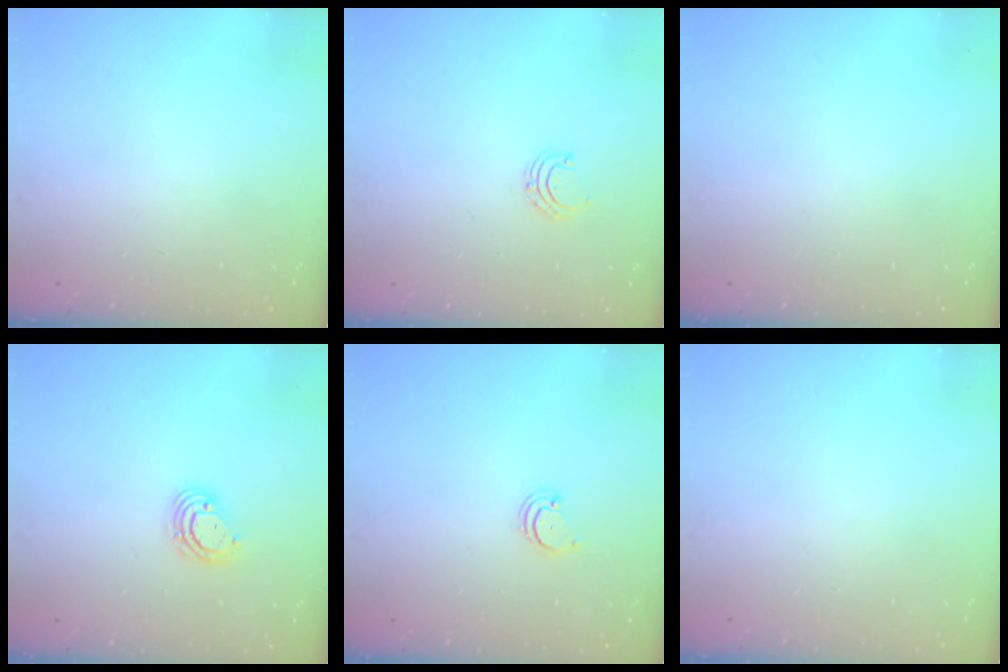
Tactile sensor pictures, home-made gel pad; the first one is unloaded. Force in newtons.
{"total": 4.7, "press": 4.7, "slide": 0.4}
{"total": 0.0}
{"total": 5.4, "press": 5.4, "slide": 0.7}
{"total": 2.6, "press": 2.5, "slide": 0.5}
{"total": 0.0}